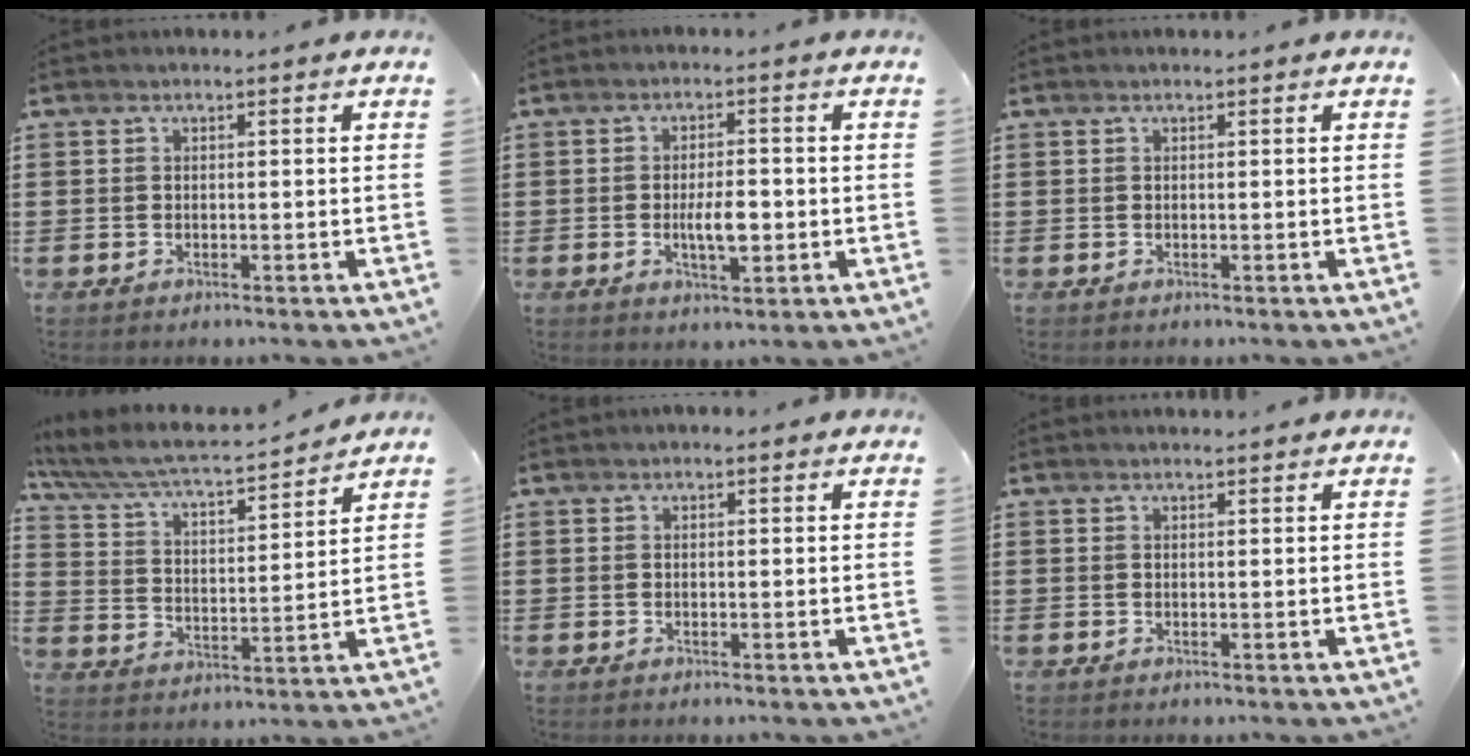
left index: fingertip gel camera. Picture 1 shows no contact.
{"total": 5.1, "force": [-0.7, 1.9, 4.6], "torque": [-0.079, 0.000, -0.015]}
{"total": 0.0}
{"total": 5.6, "force": [5.0, 0.6, 2.5], "torque": [-0.072, -0.034, 0.079]}
{"total": 0.8, "force": [0.7, 0.3, 0.3], "torque": [-0.007, 0.002, 0.014]}
{"total": 1.1, "force": [1.1, 0.1, 0.2], "torque": [-0.005, -0.001, 0.021]}